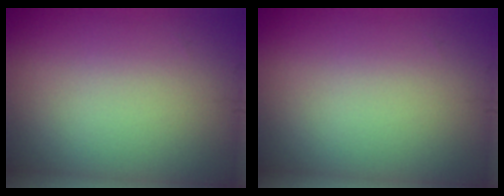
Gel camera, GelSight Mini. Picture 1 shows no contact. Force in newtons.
{"total": 0.0}